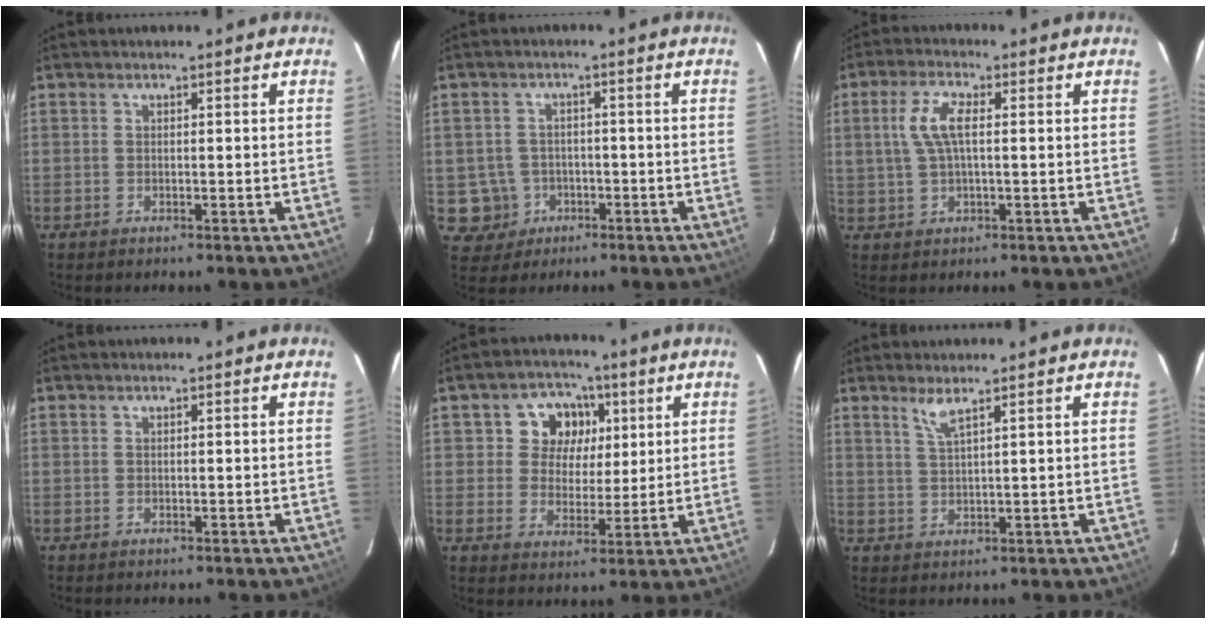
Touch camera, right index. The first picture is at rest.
{"total": 6.0, "force": [-1.7, 5.7, 0.5], "torque": [-0.026, 0.020, -0.016]}
{"total": 6.1, "force": [1.1, 2.2, 5.6], "torque": [-0.114, 0.009, 0.027]}
{"total": 0.0}
{"total": 8.6, "force": [2.6, 7.6, 3.1], "torque": [-0.064, 0.016, 0.040]}
{"total": 2.8, "force": [2.0, -0.2, 1.9], "torque": [-0.042, -0.004, 0.041]}